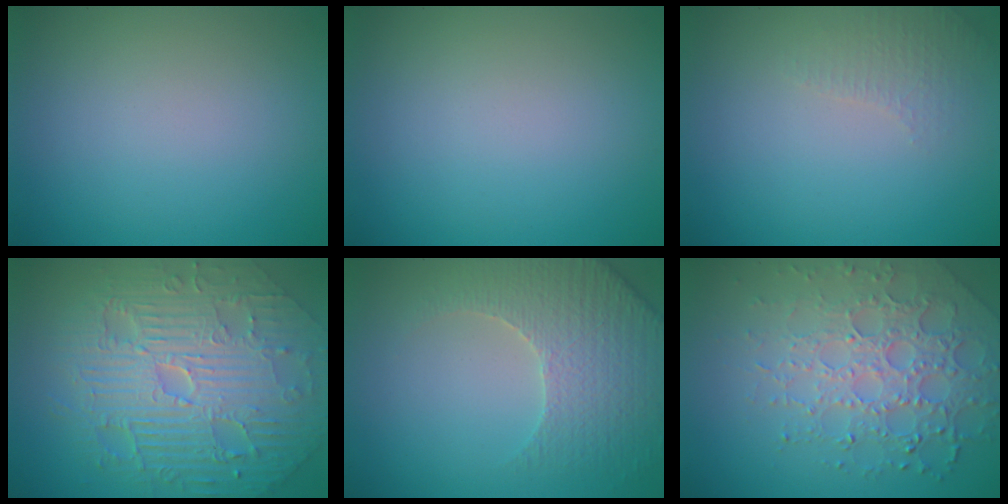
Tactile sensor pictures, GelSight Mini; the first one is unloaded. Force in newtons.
{"total": 0.0}
{"total": 1.6, "press": 1.6, "slide": 0.4}
{"total": 11.0, "press": 7.1, "slide": 8.4}
{"total": 4.6, "press": 4.2, "slide": 2.1}
{"total": 6.4, "press": 4.9, "slide": 4.1}